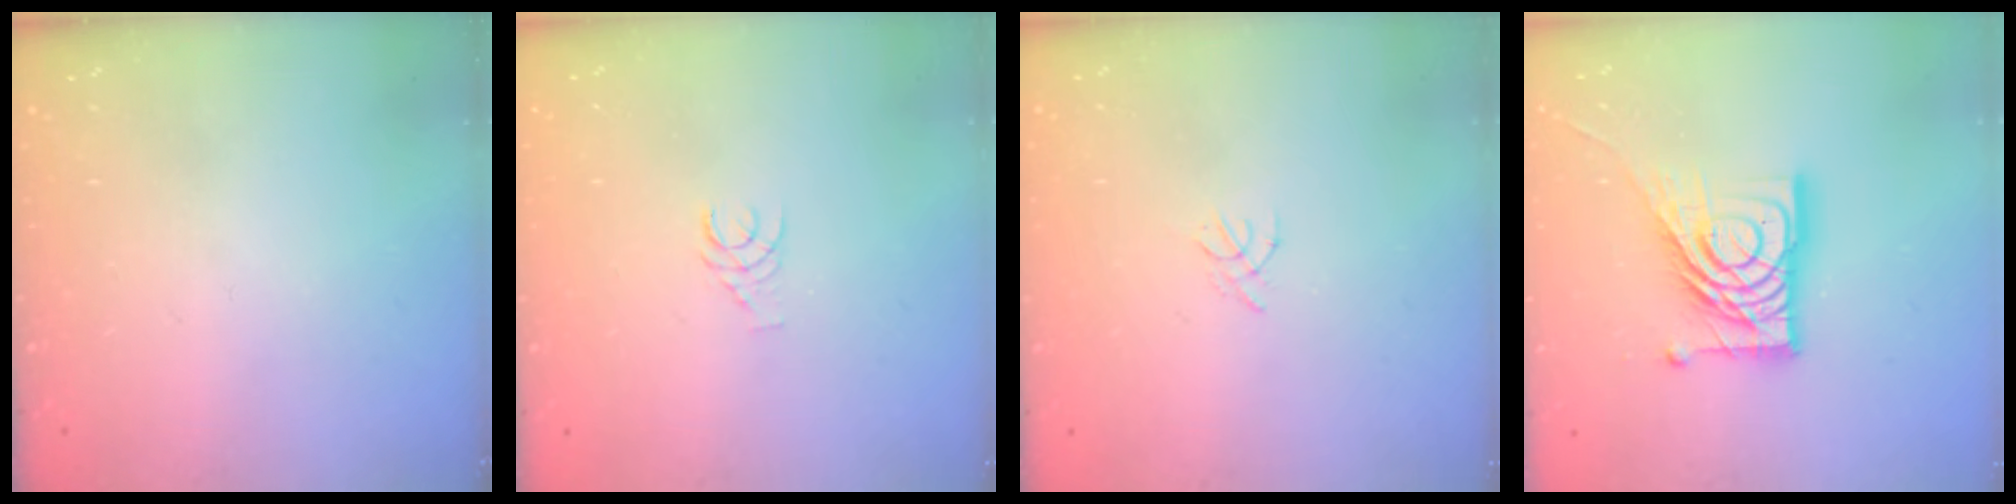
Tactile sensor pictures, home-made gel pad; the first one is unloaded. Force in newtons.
{"total": 3.6, "press": 3.6, "slide": 0.4}
{"total": 0.8, "press": 0.7, "slide": 0.3}
{"total": 17.8, "press": 17.7, "slide": 2.0}